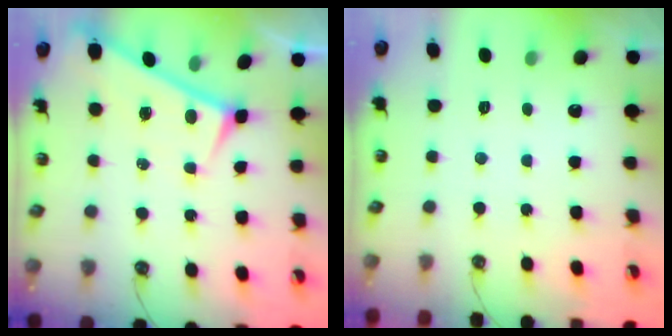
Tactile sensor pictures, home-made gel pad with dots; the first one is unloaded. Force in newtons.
{"total": 0.0}